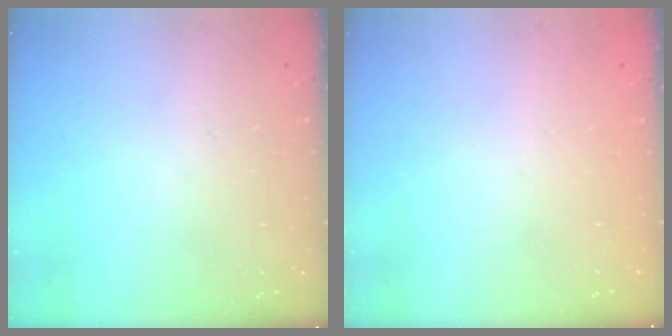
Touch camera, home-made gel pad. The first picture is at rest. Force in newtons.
{"total": 0.0}